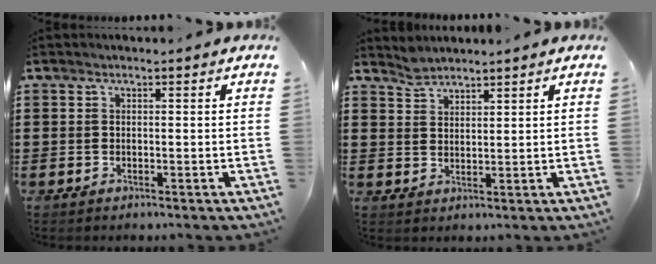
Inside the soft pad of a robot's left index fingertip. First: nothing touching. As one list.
[{"total": 2.4, "force": [2.4, 0.5, -0.1], "torque": [-0.005, 0.000, 0.047]}]